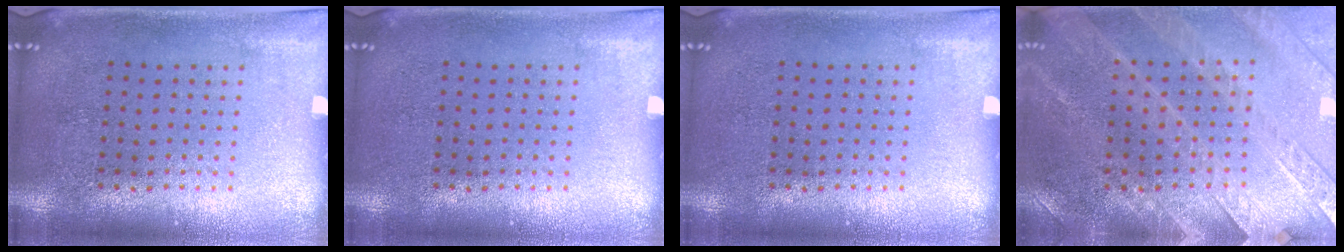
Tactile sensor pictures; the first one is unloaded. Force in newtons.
{"total": 0.0}
{"total": 0.0}
{"total": 2.8, "press": 2.6, "slide": 0.9}